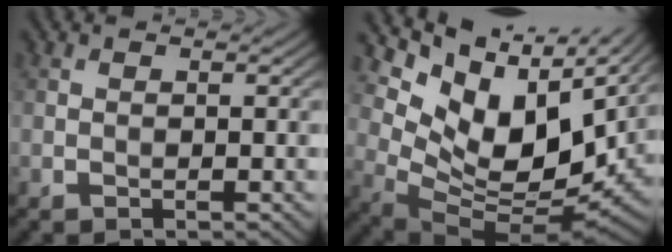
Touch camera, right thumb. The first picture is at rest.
{"total": 14.0, "force": [7.3, 7.1, 9.7], "torque": [-0.200, 0.010, 0.145]}